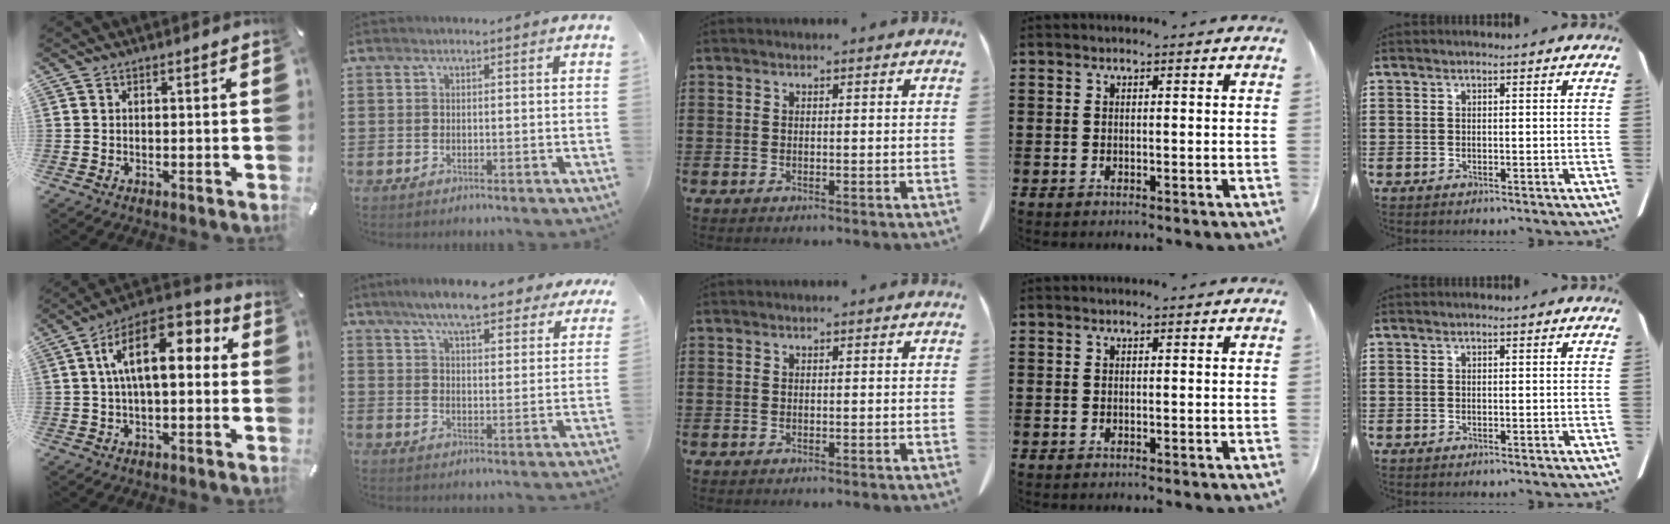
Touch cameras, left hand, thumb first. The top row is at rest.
{"thumb": {"total": 14.1, "force": [3.4, 6.8, 11.9], "torque": [-0.215, -0.011, 0.058]}, "index": {"total": 8.7, "force": [7.5, 1.2, 4.3], "torque": [-0.100, -0.021, 0.133]}}